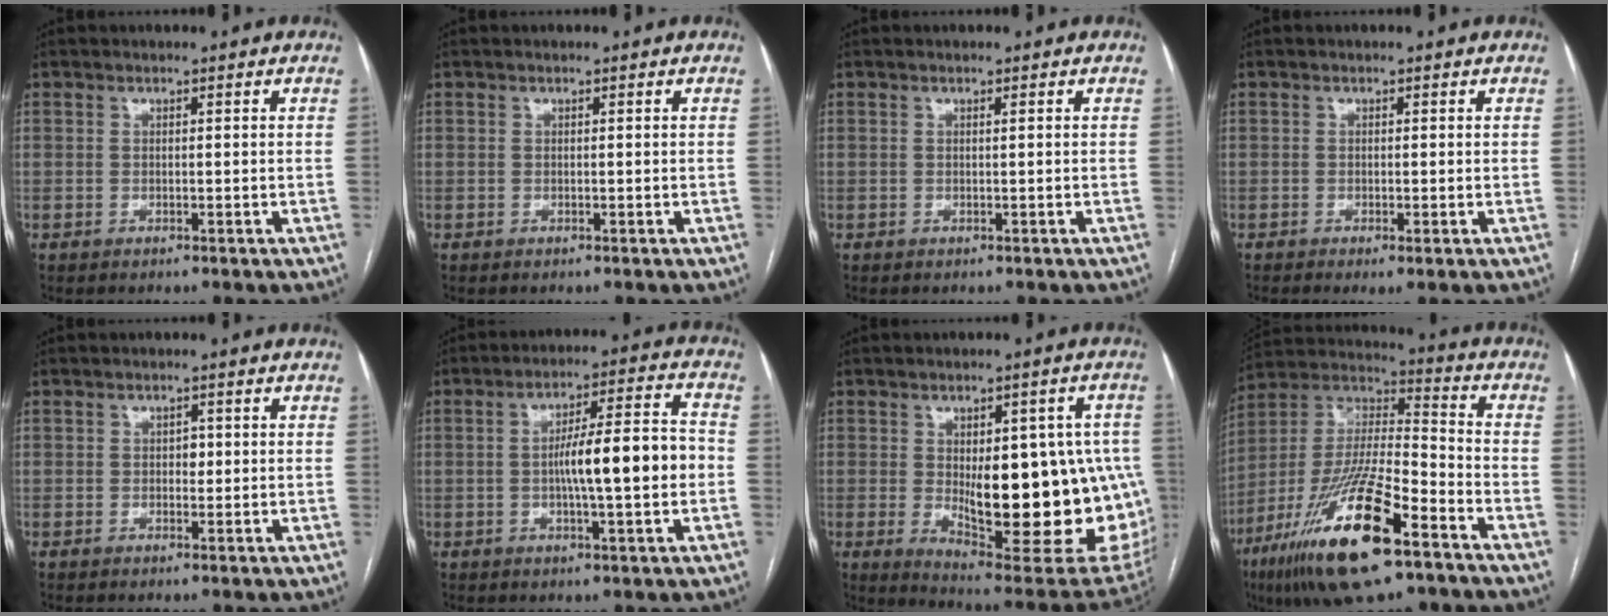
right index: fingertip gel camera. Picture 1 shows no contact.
{"total": 0.0}
{"total": 0.0}
{"total": 1.6, "force": [-0.6, 0.2, 1.5], "torque": [-0.025, -0.006, -0.008]}
{"total": 1.3, "force": [0.1, 0.9, 1.0], "torque": [-0.010, 0.003, 0.001]}
{"total": 11.3, "force": [-1.3, 1.1, 11.1], "torque": [-0.176, 0.020, -0.021]}
{"total": 24.0, "force": [-2.1, 8.2, 22.5], "torque": [-0.225, 0.005, 0.002]}
{"total": 23.1, "force": [-12.6, 4.9, 18.7], "torque": [-0.379, -0.037, -0.227]}